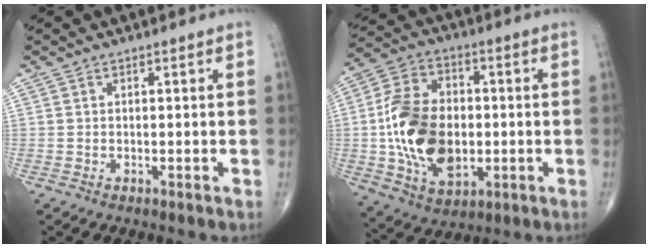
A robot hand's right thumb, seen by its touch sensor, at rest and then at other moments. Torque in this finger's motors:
{"motor_torque": [2.12, 2.19, 1.85, 0.17, 0.68]}